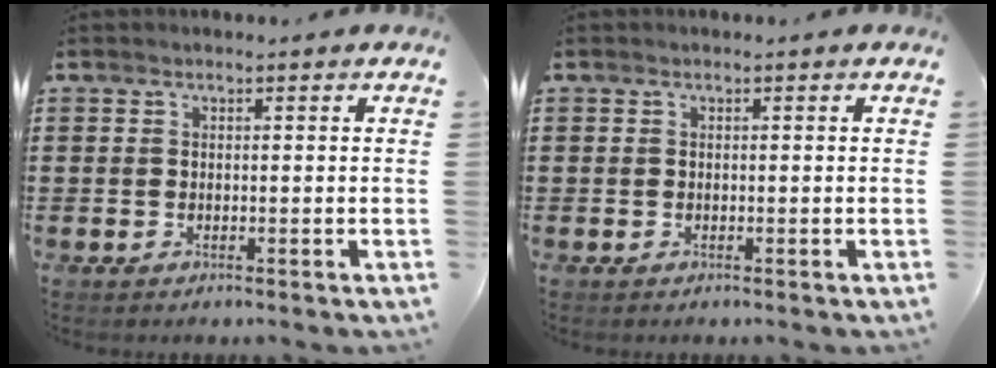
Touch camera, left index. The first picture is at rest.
{"total": 0.0}